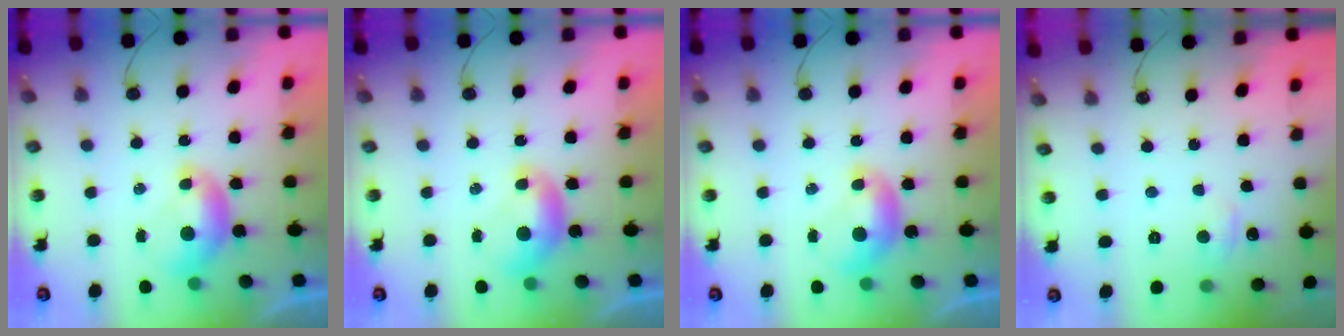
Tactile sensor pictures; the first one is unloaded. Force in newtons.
{"total": 0.0}
{"total": 0.0}
{"total": 0.9, "press": 0.3, "slide": 0.8}